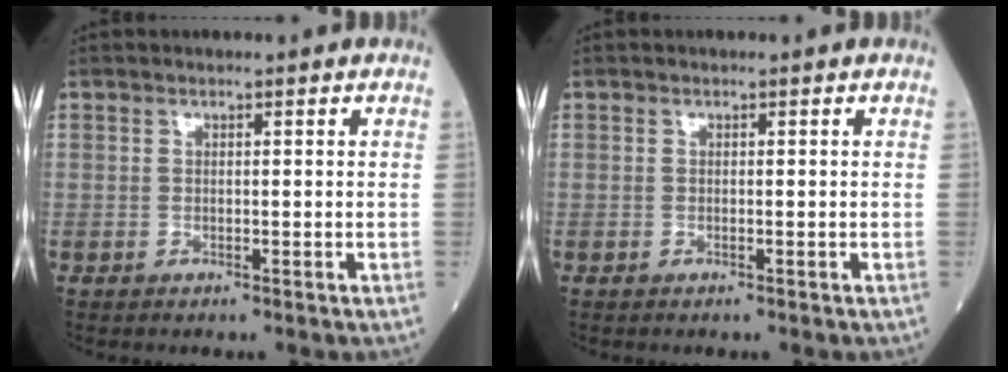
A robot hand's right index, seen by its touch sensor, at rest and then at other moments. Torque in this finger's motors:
{"motor_torque": [-0.30, 0.04, 0.03, 0.01]}